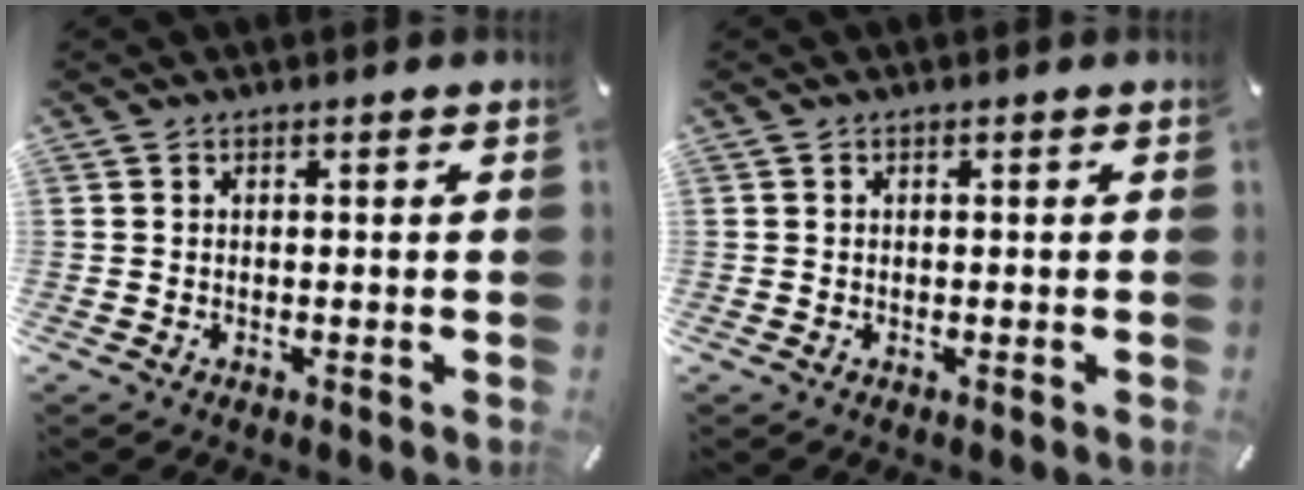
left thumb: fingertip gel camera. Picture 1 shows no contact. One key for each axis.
{"total": 0.0}